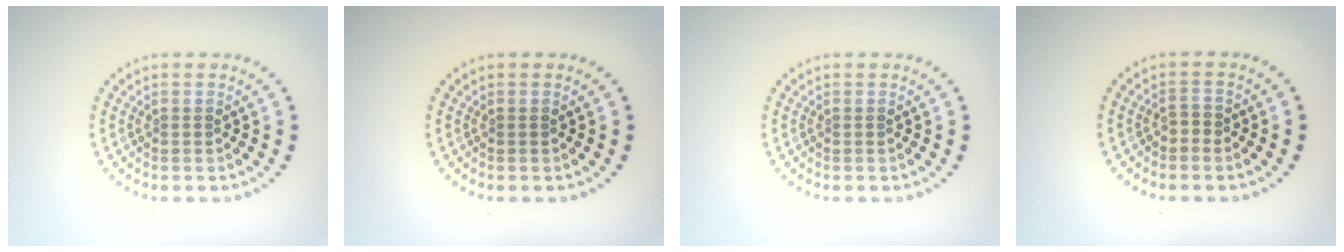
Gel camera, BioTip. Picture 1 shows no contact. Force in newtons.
{"total": 0.0}
{"total": 0.0}
{"total": 1.0, "press": 0.8, "slide": 0.6}